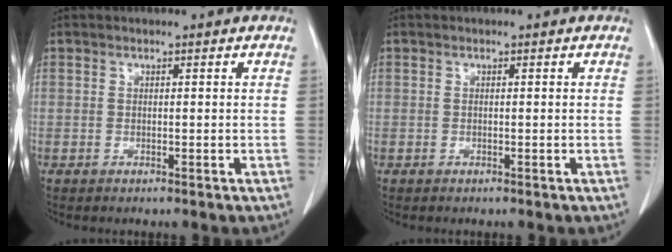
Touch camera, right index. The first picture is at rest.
{"total": 0.0}